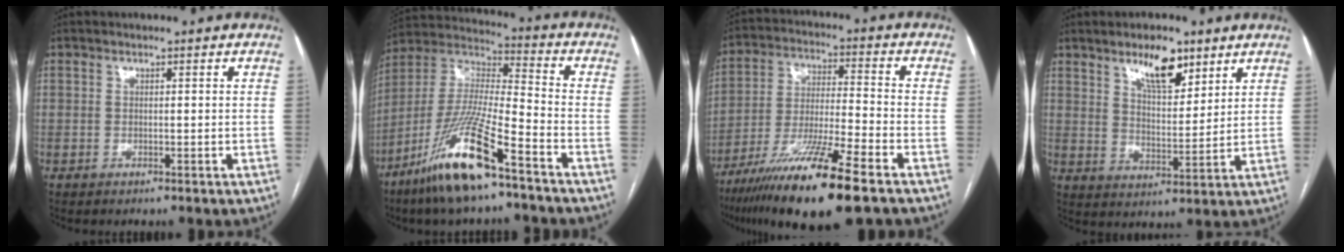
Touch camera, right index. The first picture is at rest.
{"total": 16.8, "force": [-10.3, 1.6, 13.2], "torque": [-0.287, -0.028, -0.197]}
{"total": 17.0, "force": [-10.9, 0.5, 13.0], "torque": [-0.246, -0.045, -0.194]}
{"total": 8.5, "force": [5.6, 3.1, 5.6], "torque": [-0.096, 0.000, 0.100]}